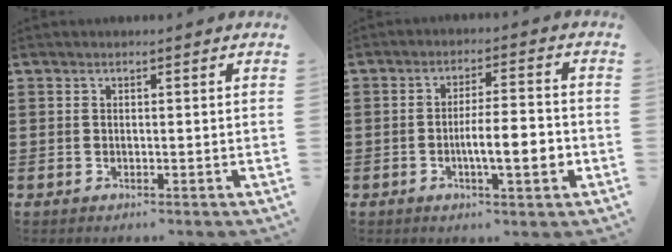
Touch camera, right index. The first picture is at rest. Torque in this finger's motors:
{"motor_torque": [1.89, -0.25, 0.63, 0.21]}